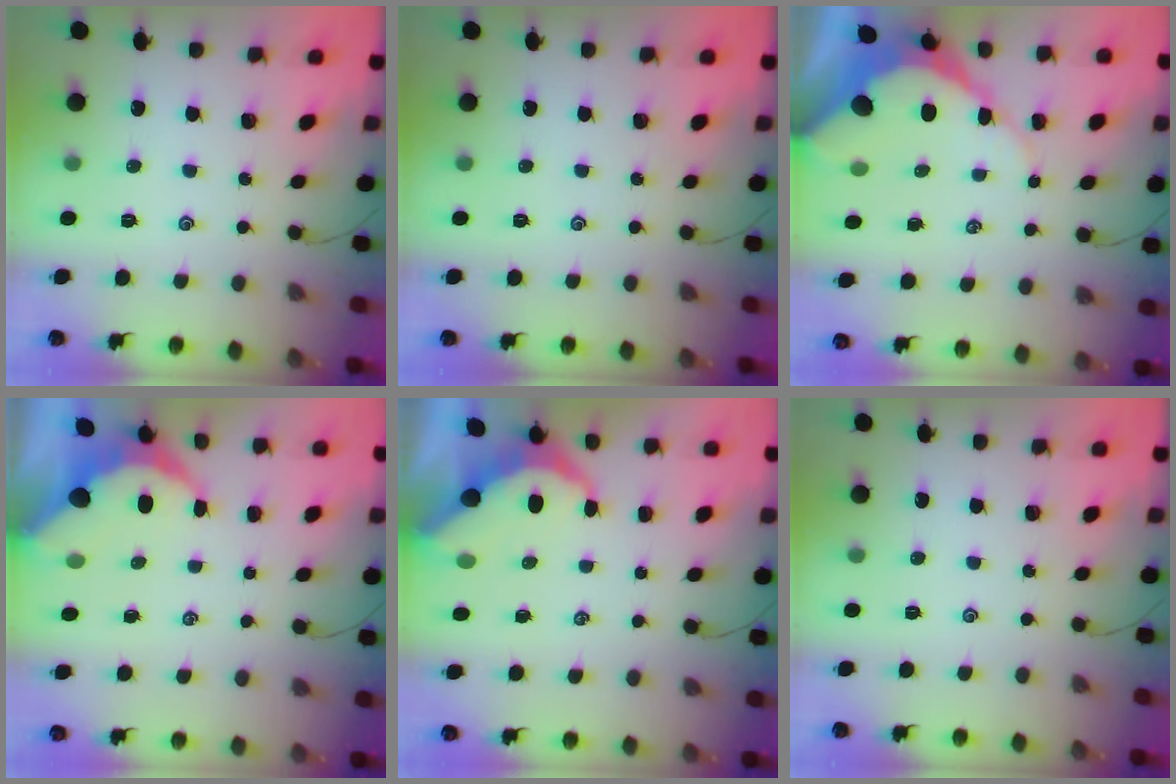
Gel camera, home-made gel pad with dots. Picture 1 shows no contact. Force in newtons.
{"total": 0.0}
{"total": 9.6, "press": 9.5, "slide": 0.9}
{"total": 6.1, "press": 6.0, "slide": 0.9}
{"total": 4.7, "press": 4.7, "slide": 0.4}
{"total": 0.0}